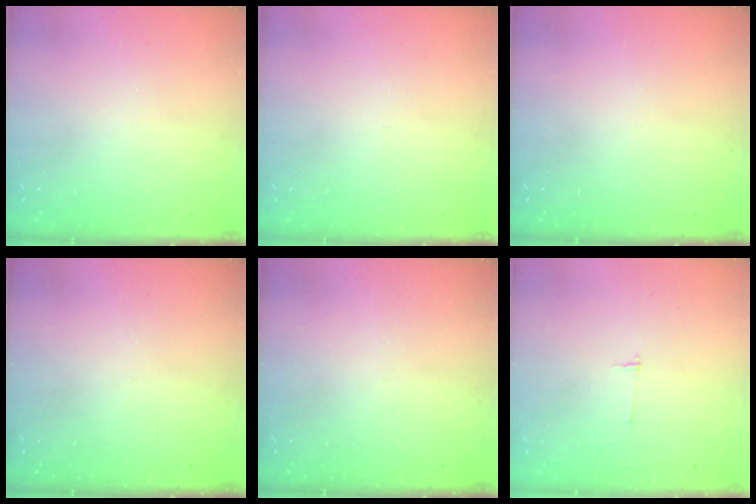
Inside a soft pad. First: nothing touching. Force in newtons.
{"total": 0.0}
{"total": 0.0}
{"total": 0.0}
{"total": 0.0}
{"total": 2.7, "press": 2.7, "slide": 0.3}